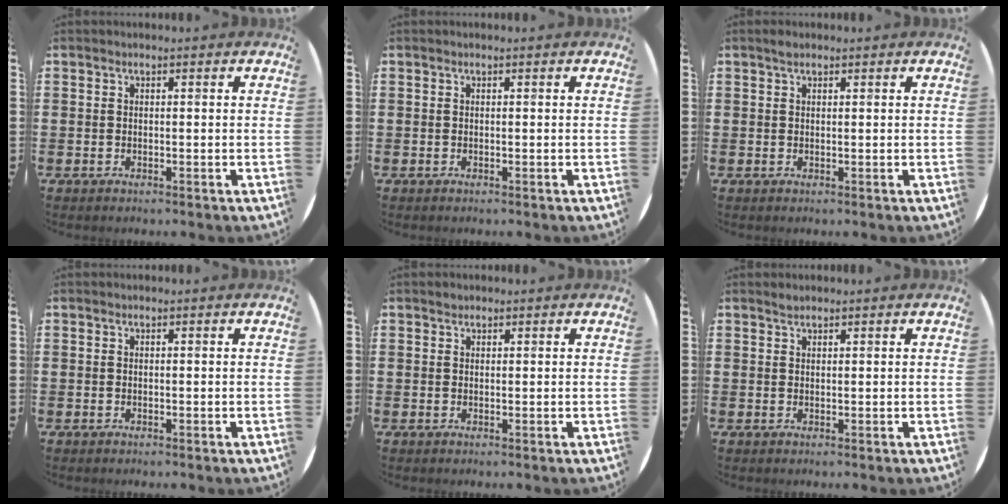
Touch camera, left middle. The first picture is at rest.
{"total": 0.0}
{"total": 0.8, "force": [0.7, 0.3, 0.3], "torque": [-0.008, 0.003, 0.012]}
{"total": 0.0}
{"total": 0.7, "force": [0.6, 0.3, -0.1], "torque": [0.001, 0.003, 0.012]}
{"total": 0.8, "force": [0.8, 0.2, 0.1], "torque": [-0.003, 0.001, 0.015]}